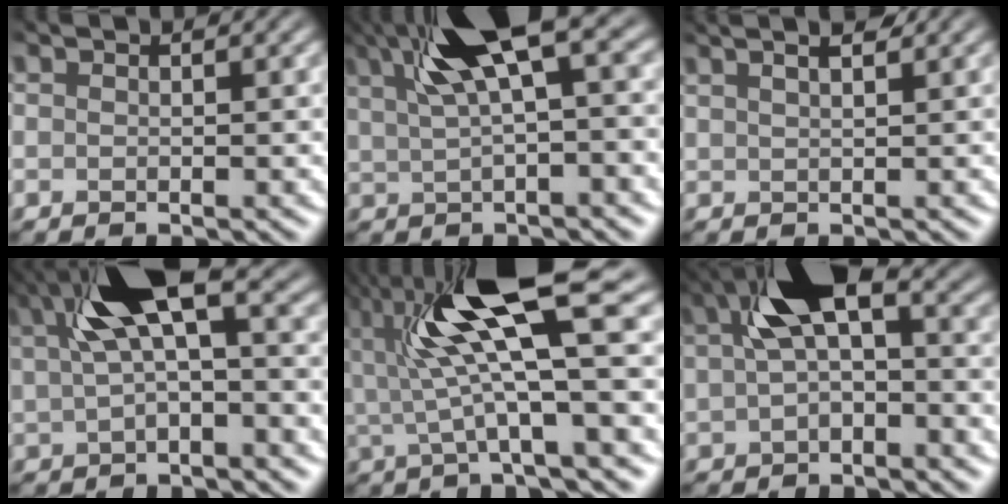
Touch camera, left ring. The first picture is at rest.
{"total": 7.1, "force": [3.3, 2.1, 5.9], "torque": [-0.123, 0.014, 0.064]}
{"total": 3.3, "force": [2.4, 1.2, 1.9], "torque": [-0.018, 0.026, 0.021]}
{"total": 6.1, "force": [1.8, 2.1, 5.4], "torque": [-0.111, 0.009, 0.028]}
{"total": 8.8, "force": [1.7, 1.7, 8.5], "torque": [-0.171, -0.002, 0.038]}
{"total": 5.7, "force": [0.8, 2.9, 4.9], "torque": [-0.098, 0.012, 0.010]}